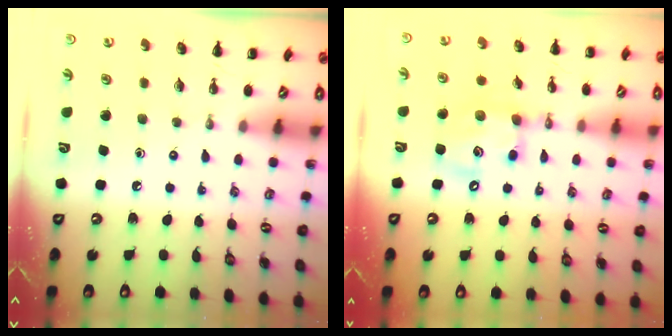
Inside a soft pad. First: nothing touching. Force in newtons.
{"total": 12.4, "press": 12.2, "slide": 2.1}